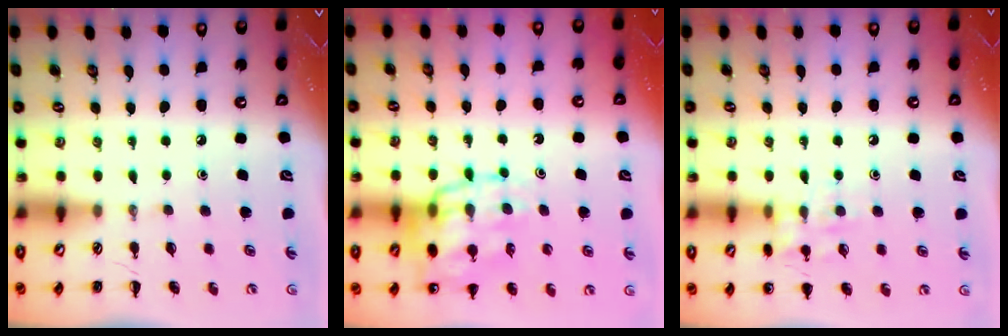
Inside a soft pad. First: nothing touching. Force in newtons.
{"total": 19.8, "press": 19.4, "slide": 4.1}
{"total": 9.9, "press": 9.9, "slide": 1.2}